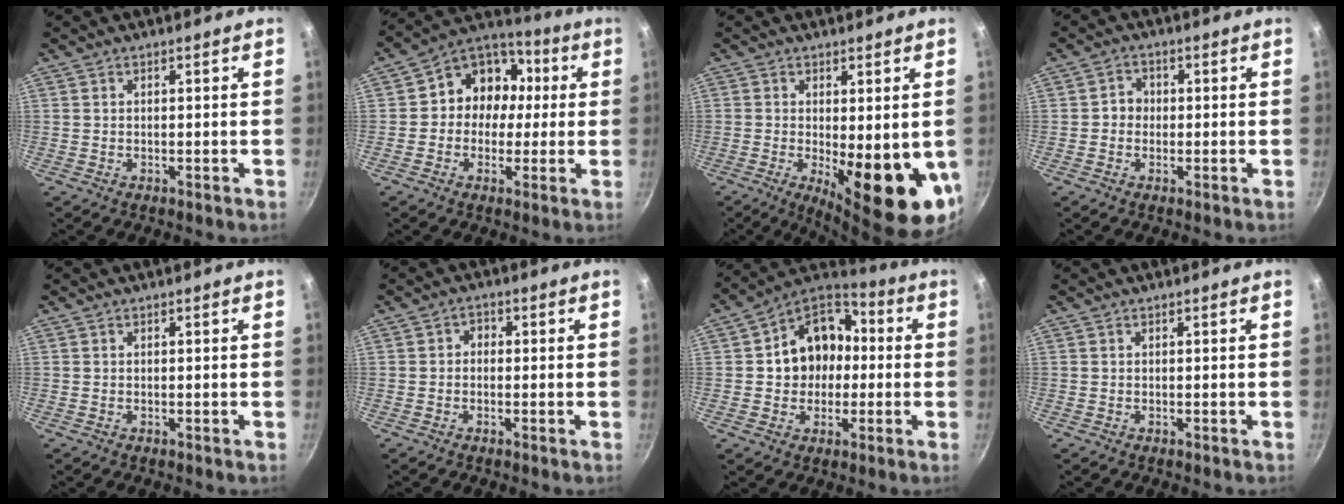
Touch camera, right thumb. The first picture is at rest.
{"total": 12.4, "force": [0.7, 10.8, 6.0], "torque": [-0.043, 0.032, -0.012]}
{"total": 15.0, "force": [-2.4, 5.1, 13.9], "torque": [-0.164, -0.025, -0.018]}
{"total": 2.9, "force": [-0.3, 2.6, 1.1], "torque": [0.000, 0.010, -0.011]}
{"total": 0.0}
{"total": 2.0, "force": [-0.3, 1.7, 1.0], "torque": [-0.008, 0.009, -0.011]}
{"total": 14.1, "force": [0.1, 11.7, 7.9], "torque": [-0.083, 0.034, -0.012]}
{"total": 0.0}